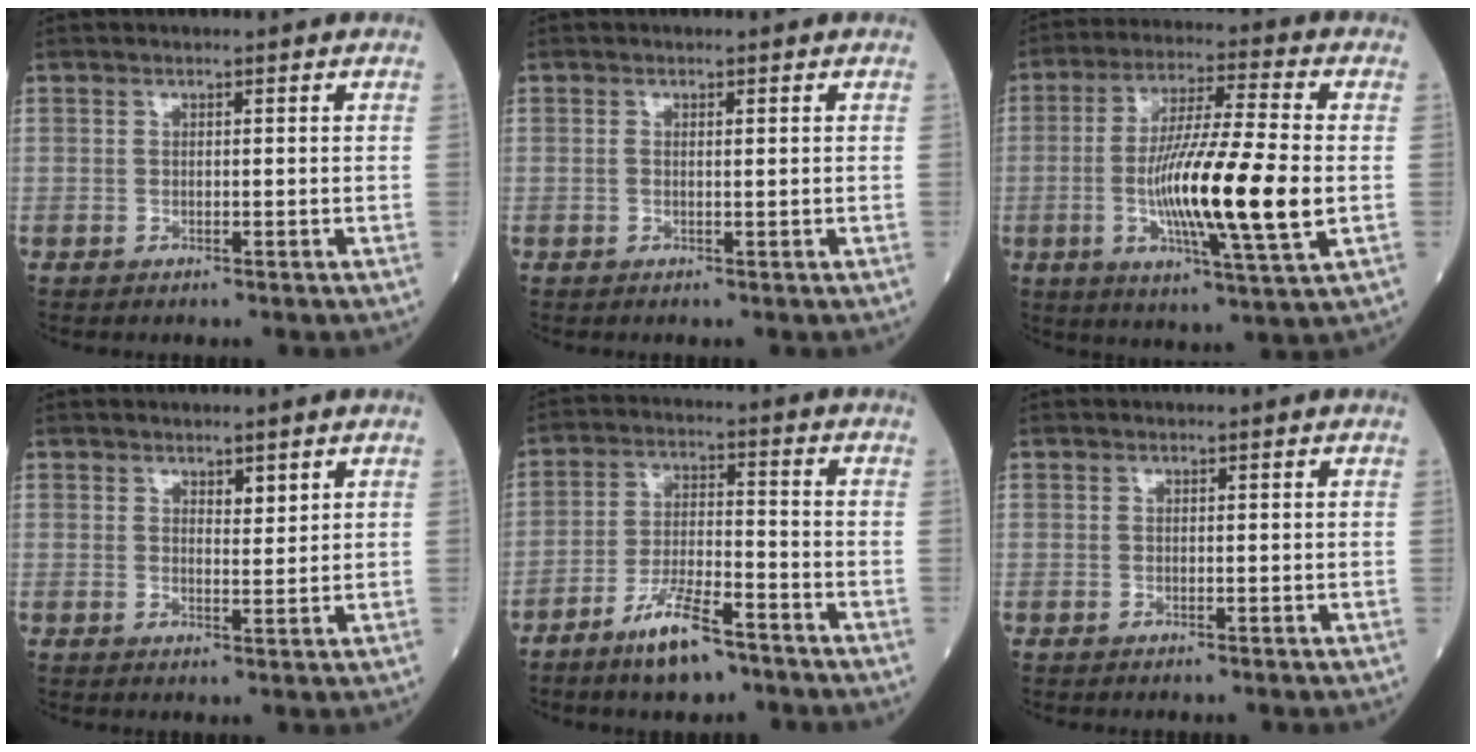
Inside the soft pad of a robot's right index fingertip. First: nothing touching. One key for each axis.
{"total": 0.8, "fx": 0.3, "fy": 0.1, "fz": 0.7, "tx": -0.021, "ty": 0.004, "tz": 0.007}
{"total": 16.7, "fx": -2.2, "fy": 0.6, "fz": 16.6, "tx": -0.297, "ty": -0.015, "tz": -0.043}
{"total": 1.9, "fx": 1.3, "fy": 0.6, "fz": 1.2, "tx": -0.019, "ty": -0.005, "tz": 0.024}
{"total": 8.8, "fx": -6.1, "fy": 2.0, "fz": 5.9, "tx": -0.118, "ty": -0.008, "tz": -0.112}
{"total": 0.0}